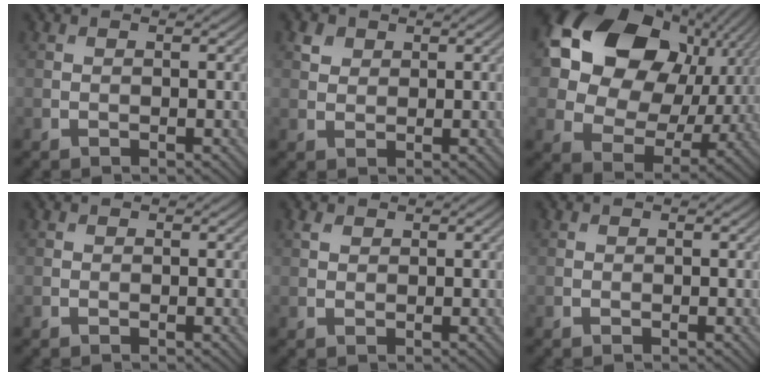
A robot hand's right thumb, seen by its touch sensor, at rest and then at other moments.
{"total": 1.6, "force": [1.0, 1.2, 0.5], "torque": [-0.014, -0.001, 0.019]}
{"total": 18.6, "force": [6.3, 13.6, 11.0], "torque": [-0.231, 0.023, 0.122]}
{"total": 0.0}
{"total": 1.2, "force": [0.8, 0.7, 0.5], "torque": [-0.014, 0.000, 0.016]}
{"total": 0.0}